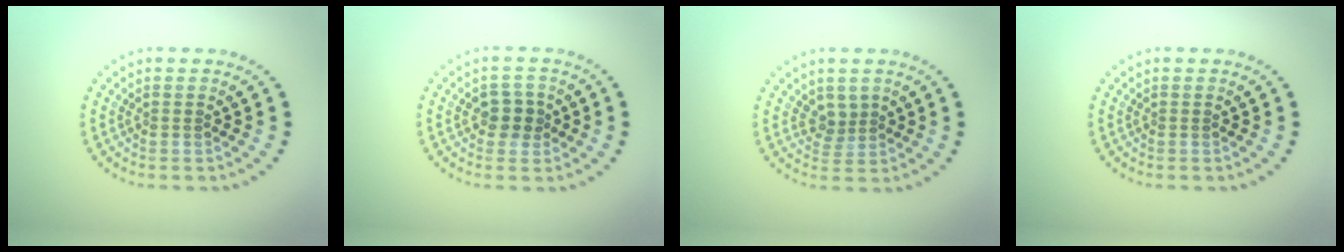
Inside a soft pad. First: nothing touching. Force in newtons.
{"total": 2.6, "press": 2.5, "slide": 0.7}
{"total": 1.8, "press": 1.3, "slide": 1.2}
{"total": 0.0}